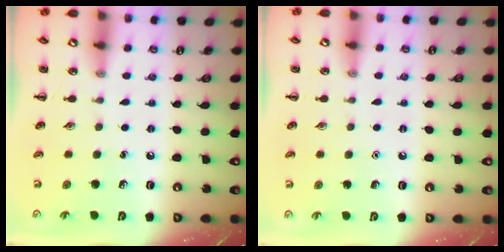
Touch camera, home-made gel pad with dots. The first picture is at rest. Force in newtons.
{"total": 1.6, "press": 1.6, "slide": 0.1}